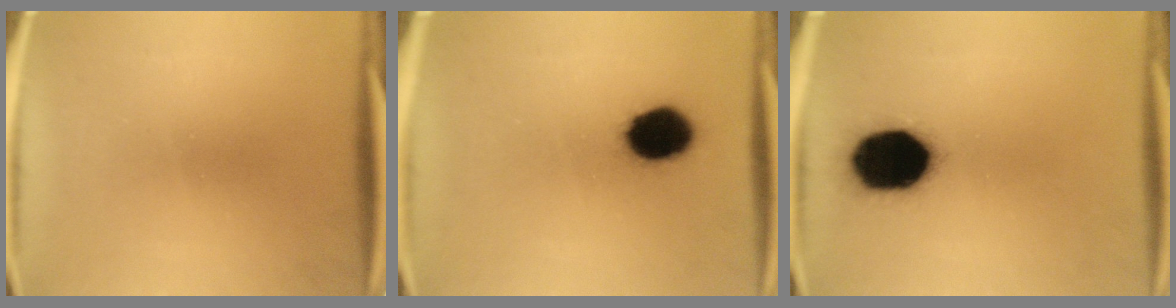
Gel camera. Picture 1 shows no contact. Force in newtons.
{"total": 12.4}
{"total": 19.1}